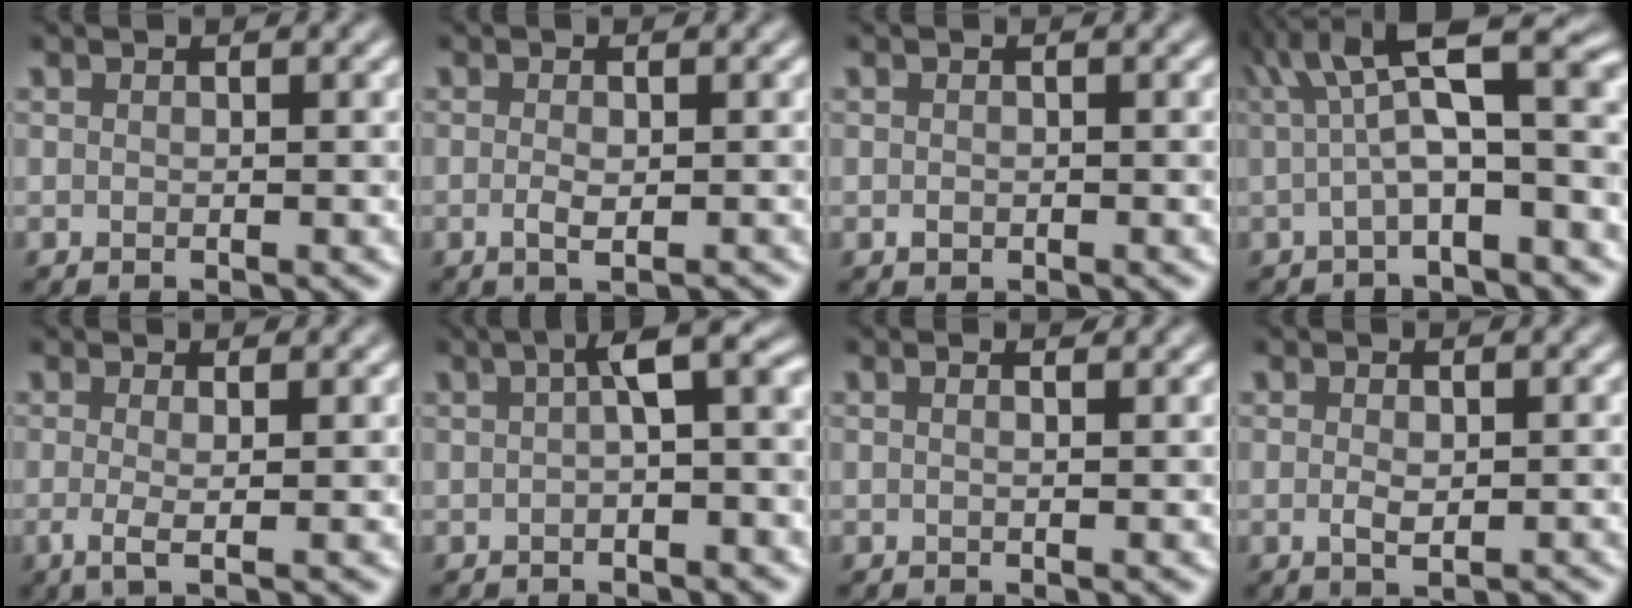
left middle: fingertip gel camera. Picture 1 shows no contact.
{"total": 1.8, "force": [-0.6, 0.5, 1.6], "torque": [-0.029, -0.003, -0.011]}
{"total": 0.7, "force": [-0.3, 0.5, 0.4], "torque": [-0.007, -0.002, -0.006]}
{"total": 8.2, "force": [1.2, 2.3, 7.8], "torque": [-0.120, 0.022, 0.011]}
{"total": 2.7, "force": [-0.3, 0.7, 2.6], "torque": [-0.040, -0.004, -0.009]}
{"total": 3.9, "force": [0.3, 0.9, 3.8], "torque": [-0.052, 0.018, -0.001]}
{"total": 1.3, "force": [0.6, 0.4, 1.0], "torque": [-0.014, -0.004, -0.008]}
{"total": 1.9, "force": [-0.4, 0.8, 1.7], "torque": [-0.032, -0.005, -0.005]}